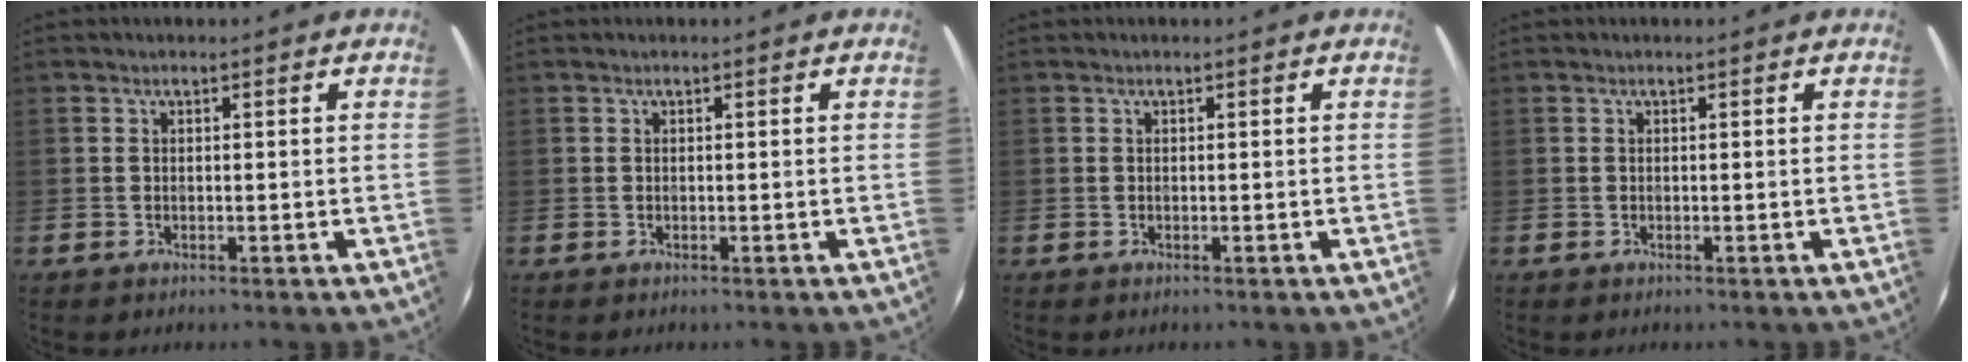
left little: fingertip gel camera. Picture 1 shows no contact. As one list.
[{"total": 0.0}, {"total": 0.0}, {"total": 0.0}]